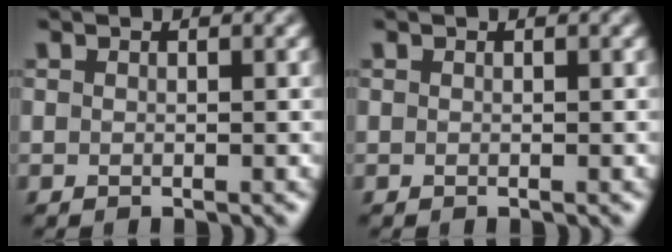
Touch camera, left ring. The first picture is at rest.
{"total": 0.0}